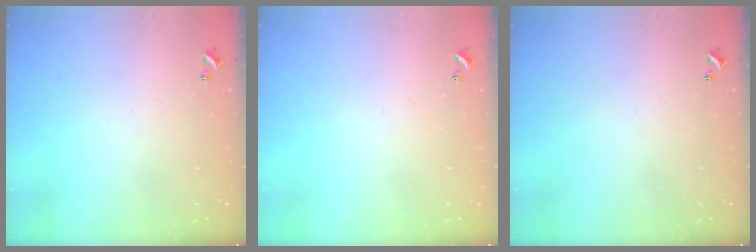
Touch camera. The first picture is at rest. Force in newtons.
{"total": 0.0}
{"total": 0.0}